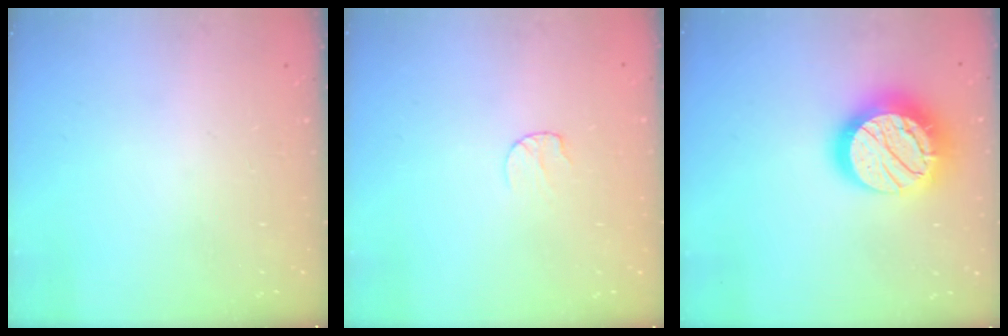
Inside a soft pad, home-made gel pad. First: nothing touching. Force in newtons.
{"total": 5.6, "press": 5.6, "slide": 0.5}
{"total": 20.3, "press": 20.3, "slide": 1.5}